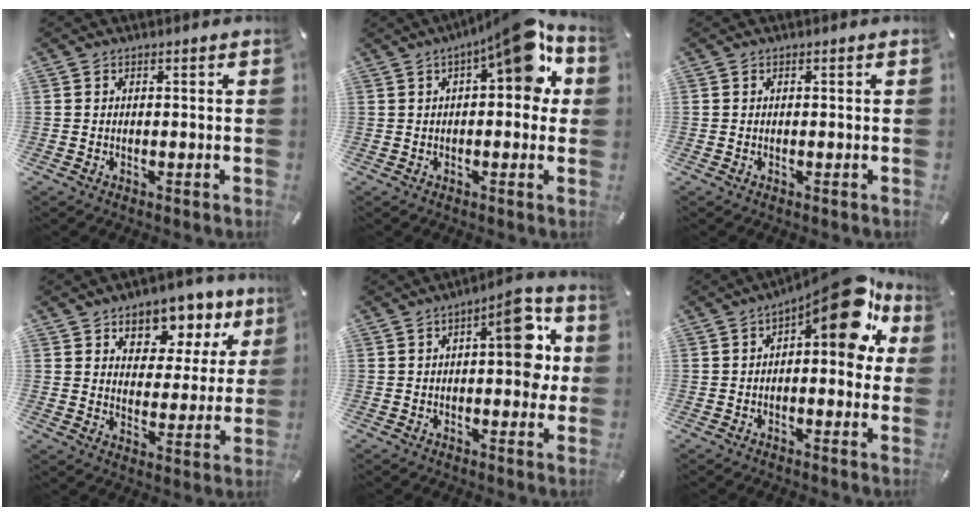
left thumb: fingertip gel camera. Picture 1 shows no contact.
{"total": 11.9, "force": [5.0, 4.4, 10.0], "torque": [-0.121, -0.033, 0.074]}
{"total": 0.0}
{"total": 9.0, "force": [5.8, 6.2, 2.9], "torque": [-0.031, -0.050, 0.097]}
{"total": 12.2, "force": [2.1, 5.3, 10.7], "torque": [-0.122, -0.011, 0.026]}
{"total": 15.3, "force": [7.2, 6.3, 12.0], "torque": [-0.152, -0.053, 0.112]}